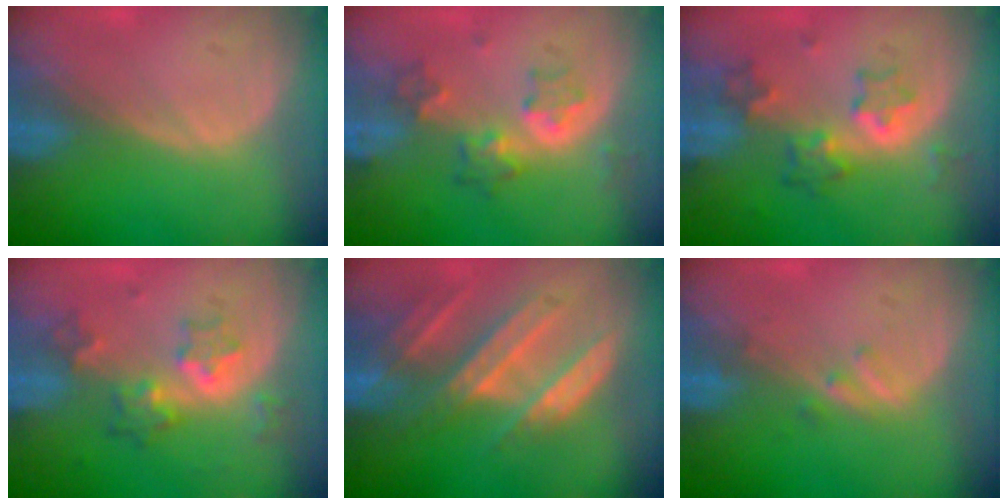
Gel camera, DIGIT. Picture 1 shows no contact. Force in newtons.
{"total": 5.4, "press": 5.1, "slide": 1.5}
{"total": 5.8, "press": 5.7, "slide": 1.2}
{"total": 6.4, "press": 5.5, "slide": 3.2}
{"total": 8.7, "press": 7.9, "slide": 3.5}
{"total": 1.4, "press": 1.4, "slide": 0.2}